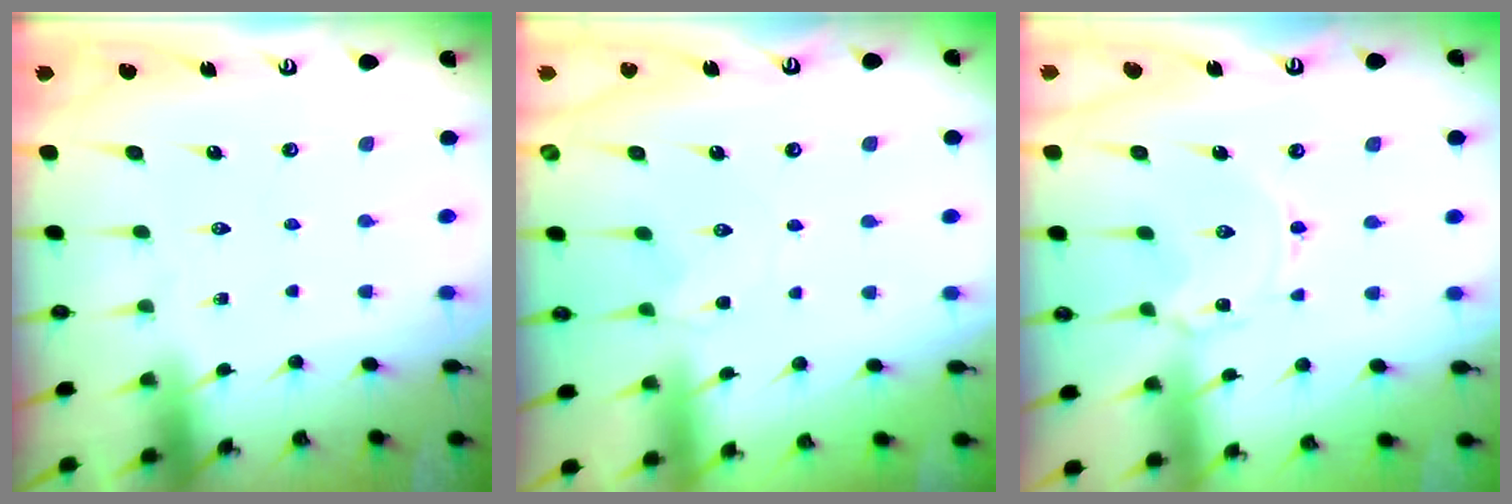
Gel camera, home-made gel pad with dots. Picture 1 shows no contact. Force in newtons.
{"total": 2.3, "press": 2.2, "slide": 0.4}
{"total": 1.4, "press": 1.4, "slide": 0.2}